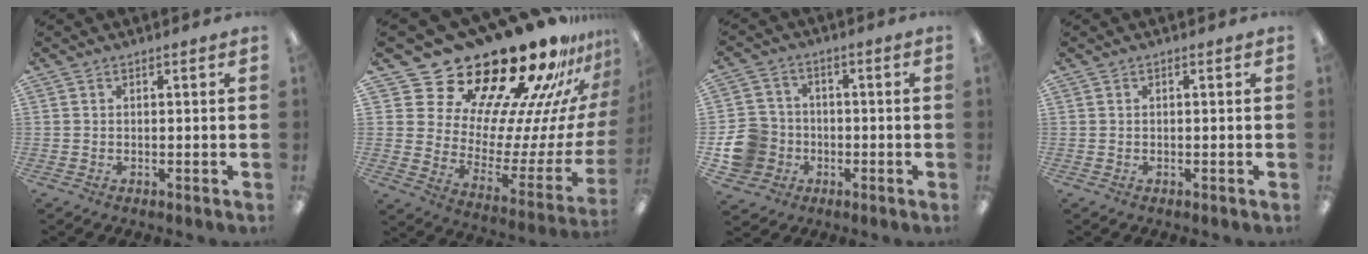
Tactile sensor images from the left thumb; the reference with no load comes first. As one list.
[{"total": 26.4, "force": [21.5, 10.6, 11.0], "torque": [-0.150, -0.186, 0.390]}, {"total": 10.9, "force": [-2.8, 9.8, 3.6], "torque": [-0.094, 0.032, -0.043]}, {"total": 0.0}]